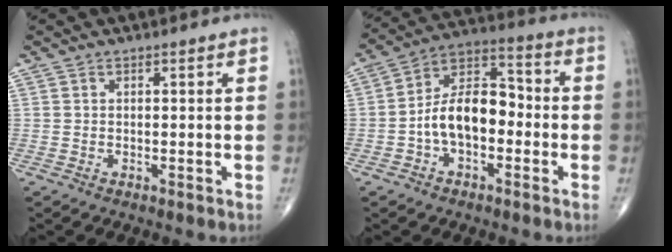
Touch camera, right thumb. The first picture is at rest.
{"total": 12.3, "force": [-2.4, 7.3, 9.6], "torque": [-0.150, 0.047, -0.054]}